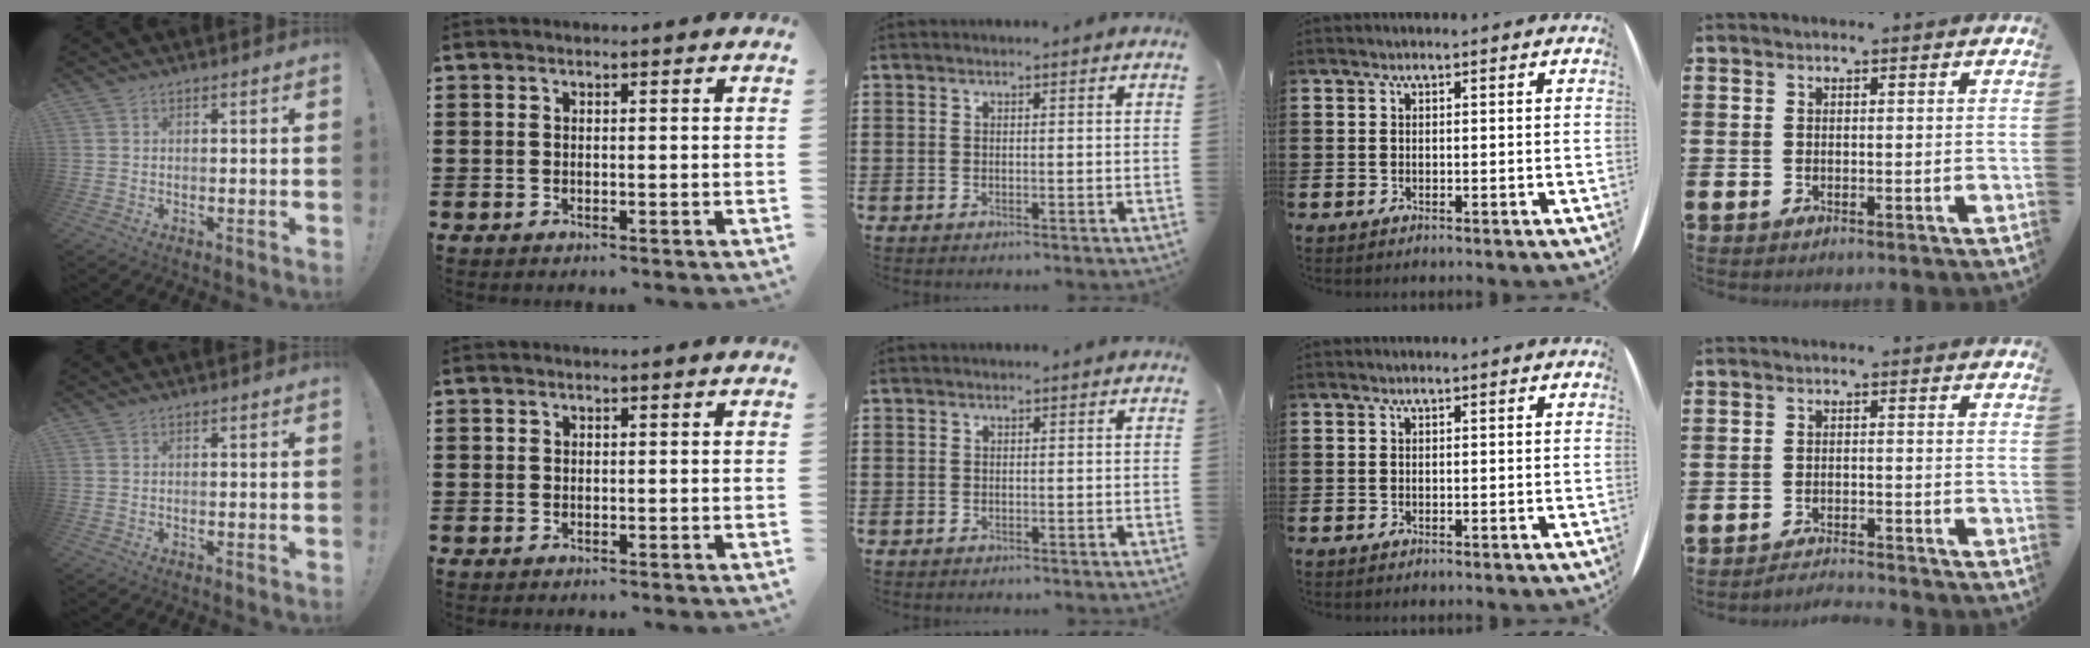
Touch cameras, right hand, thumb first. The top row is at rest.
{"middle": {"total": 0.5, "force": [-0.2, 0.5, 0.0], "torque": [0.000, 0.005, -0.005]}, "little": {"total": 2.2, "force": [-2.2, -0.2, -0.1], "torque": [-0.003, 0.005, -0.047]}}